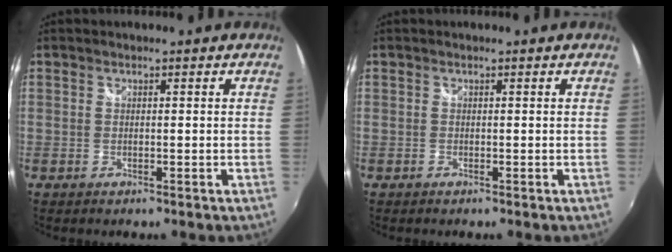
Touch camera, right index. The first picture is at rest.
{"total": 0.0}